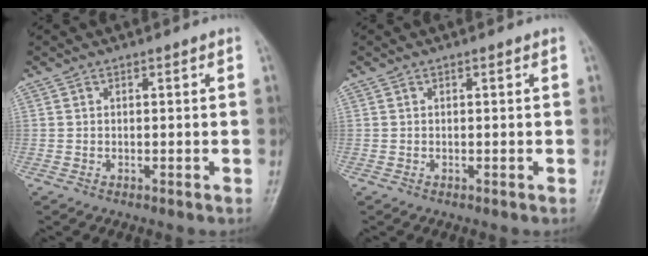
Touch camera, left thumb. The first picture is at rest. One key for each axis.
{"total": 0.0}